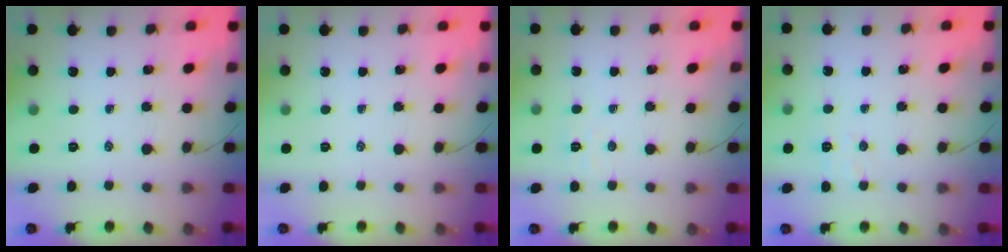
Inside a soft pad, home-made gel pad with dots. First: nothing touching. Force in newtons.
{"total": 0.0}
{"total": 3.6, "press": 3.5, "slide": 0.8}
{"total": 4.5, "press": 4.4, "slide": 0.9}